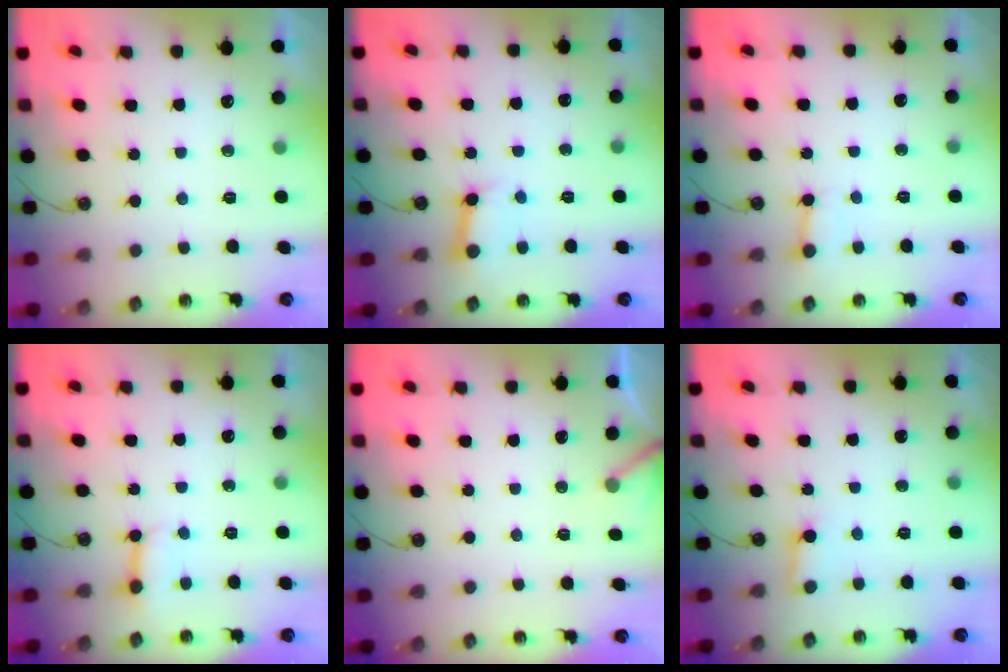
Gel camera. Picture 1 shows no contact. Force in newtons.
{"total": 5.1, "press": 5.0, "slide": 0.7}
{"total": 5.0, "press": 5.0, "slide": 0.6}
{"total": 3.3, "press": 3.3, "slide": 0.5}
{"total": 2.9, "press": 2.9, "slide": 0.2}
{"total": 3.5, "press": 3.5, "slide": 0.5}